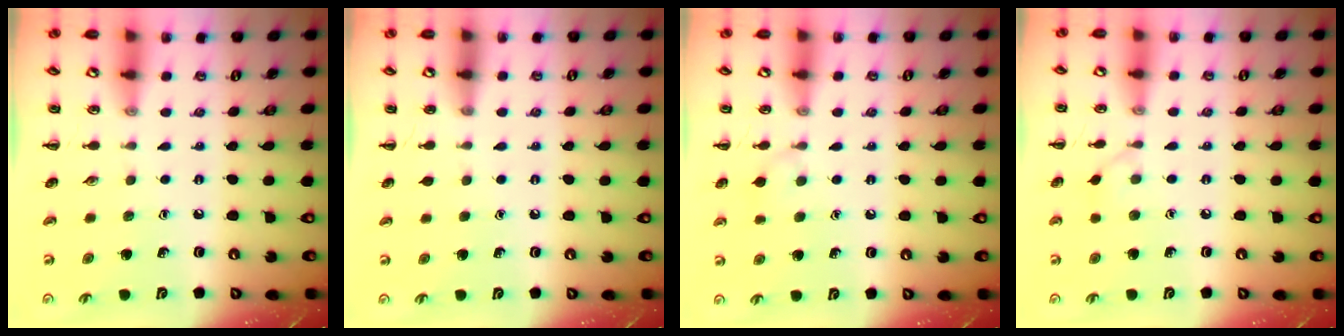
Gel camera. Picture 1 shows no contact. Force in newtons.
{"total": 0.0}
{"total": 6.2, "press": 5.8, "slide": 2.1}
{"total": 2.8, "press": 2.5, "slide": 1.1}